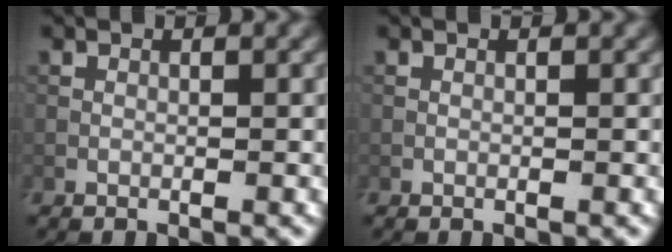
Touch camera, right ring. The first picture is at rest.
{"total": 0.0}